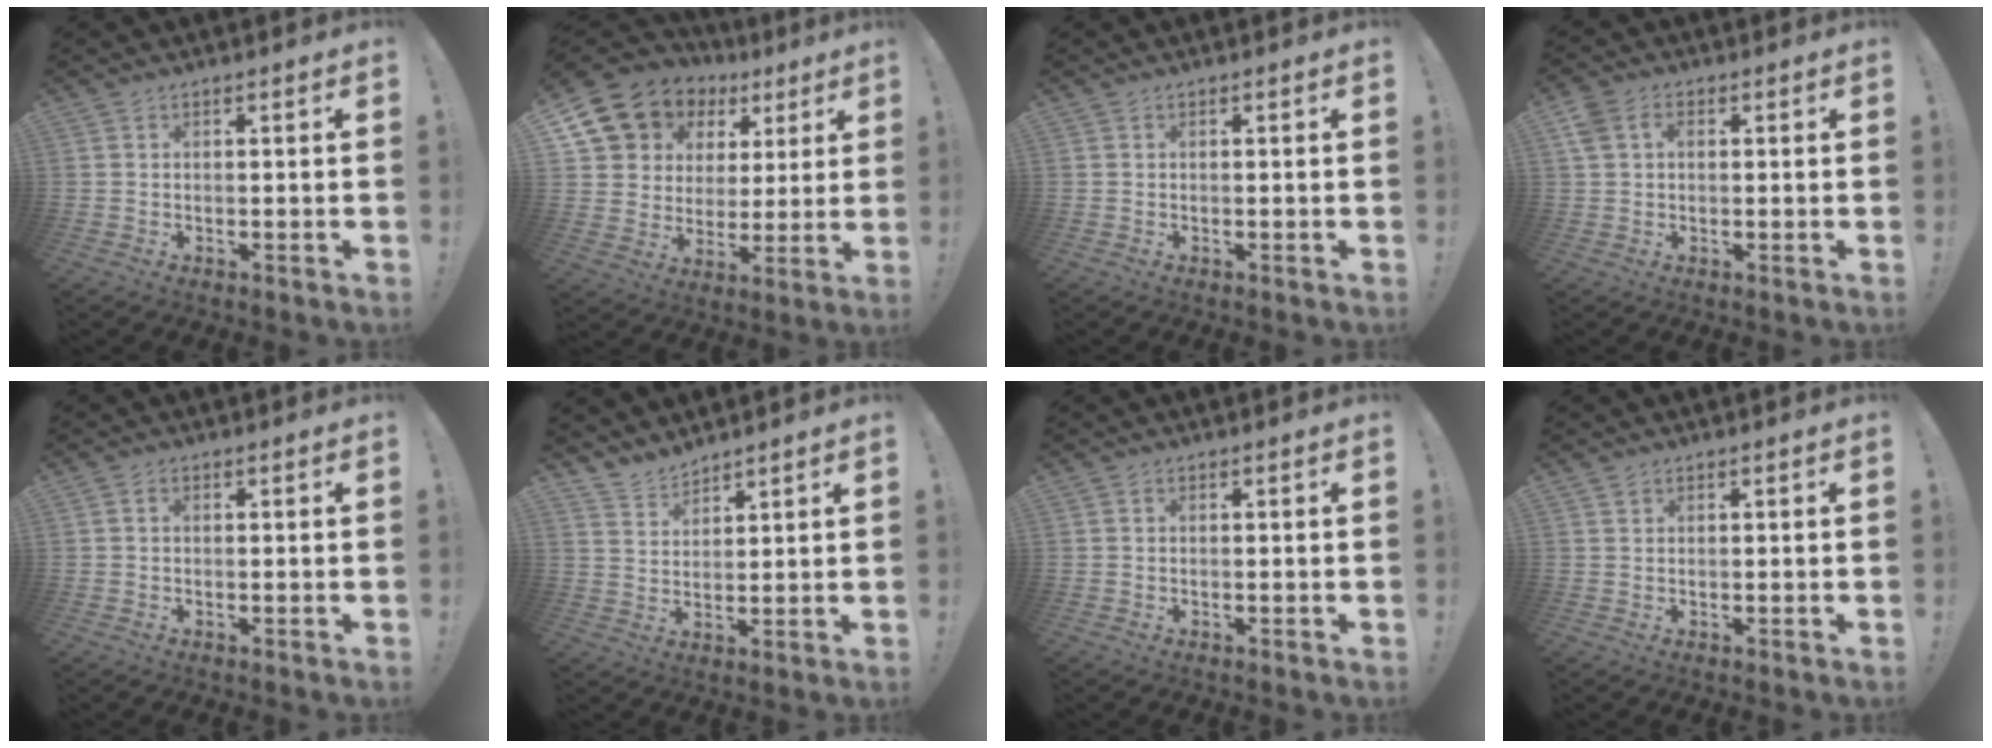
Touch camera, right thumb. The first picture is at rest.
{"total": 12.6, "force": [7.4, 9.5, 3.7], "torque": [-0.069, -0.046, 0.153]}
{"total": 0.0}
{"total": 4.7, "force": [1.1, 3.4, 3.1], "torque": [-0.070, 0.004, 0.018]}
{"total": 0.6, "force": [-0.1, 0.5, 0.3], "torque": [-0.008, 0.004, -0.002]}
{"total": 5.3, "force": [5.0, 1.7, 0.6], "torque": [-0.019, -0.036, 0.096]}
{"total": 0.0}
{"total": 1.0, "force": [0.8, 0.7, 0.1], "torque": [0.006, -0.004, 0.014]}